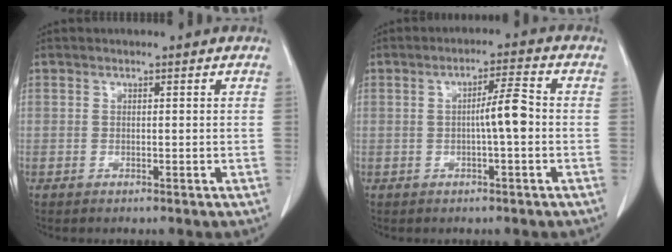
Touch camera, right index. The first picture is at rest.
{"total": 4.6, "force": [-0.5, 0.1, 4.6], "torque": [-0.073, 0.008, -0.008]}